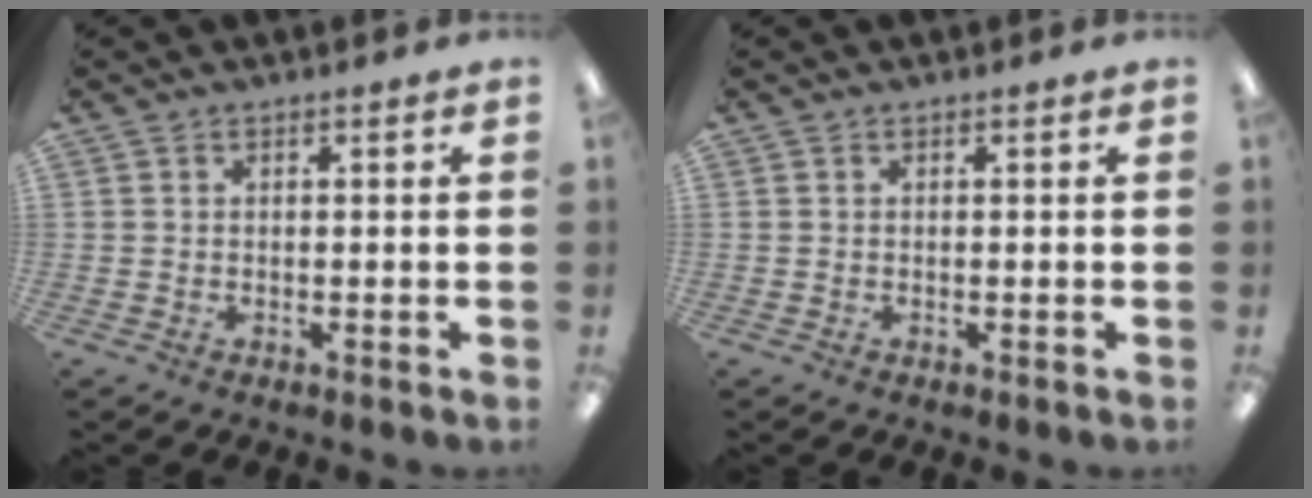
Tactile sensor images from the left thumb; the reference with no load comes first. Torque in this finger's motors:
{"motor_torque": [0.00, 0.00, 0.00, 0.00, 0.00]}